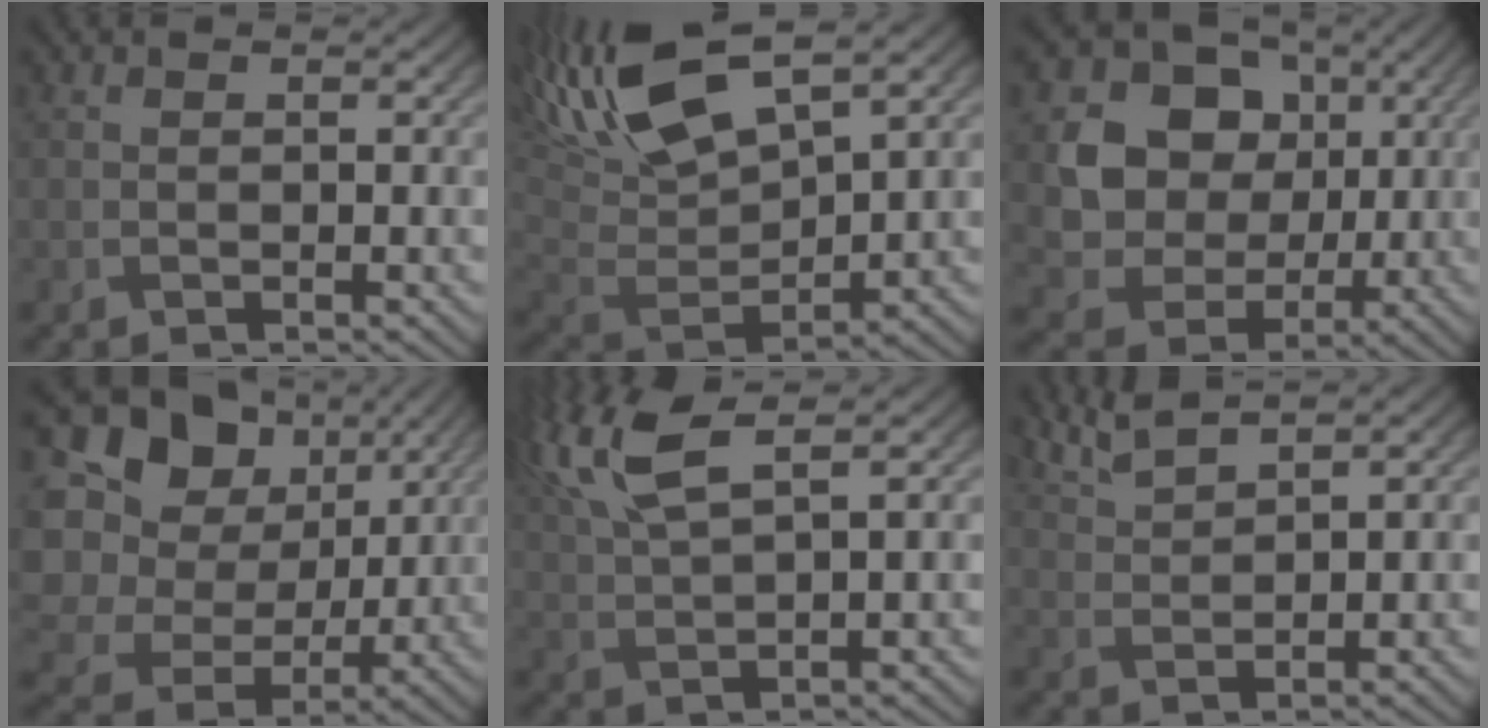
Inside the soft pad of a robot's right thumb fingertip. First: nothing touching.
{"total": 15.2, "force": [8.1, 5.6, 11.6], "torque": [-0.276, 0.021, 0.157]}
{"total": 11.1, "force": [1.8, 9.6, 5.3], "torque": [-0.115, -0.006, 0.026]}
{"total": 18.8, "force": [3.1, 16.2, 9.1], "torque": [-0.285, 0.013, 0.070]}
{"total": 8.4, "force": [4.7, 2.2, 6.6], "torque": [-0.158, 0.026, 0.099]}
{"total": 4.4, "force": [3.6, 0.7, 2.5], "torque": [-0.051, 0.011, 0.080]}